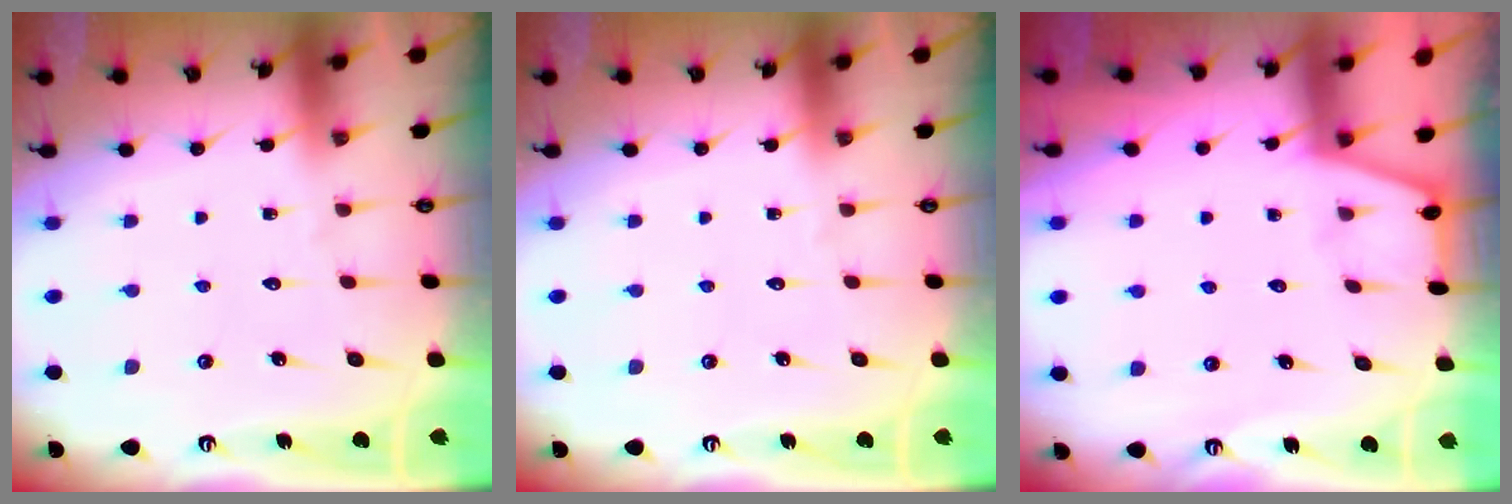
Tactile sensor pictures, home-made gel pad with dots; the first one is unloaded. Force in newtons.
{"total": 0.0}
{"total": 0.7, "press": 0.7, "slide": 0.2}